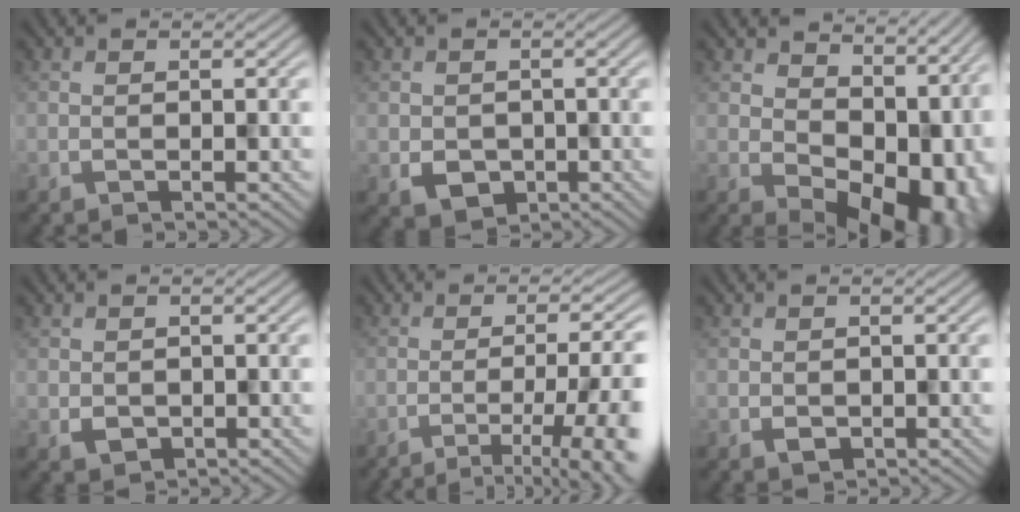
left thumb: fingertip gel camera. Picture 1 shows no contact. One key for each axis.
{"total": 2.8, "fx": -0.9, "fy": 2.6, "fz": 0.6, "tx": -0.014, "ty": -0.012, "tz": -0.013}
{"total": 11.5, "fx": 3.1, "fy": 7.8, "fz": 7.8, "tx": -0.082, "ty": -0.020, "tz": 0.080}
{"total": 1.8, "fx": -0.4, "fy": 1.7, "fz": 0.3, "tx": -0.010, "ty": -0.005, "tz": -0.001}
{"total": 10.0, "fx": -4.2, "fy": 2.6, "fz": 8.8, "tx": -0.100, "ty": 0.003, "tz": -0.052}
{"total": 1.5, "fx": -0.4, "fy": 1.4, "fz": 0.4, "tx": -0.011, "ty": -0.003, "tz": 0.000}